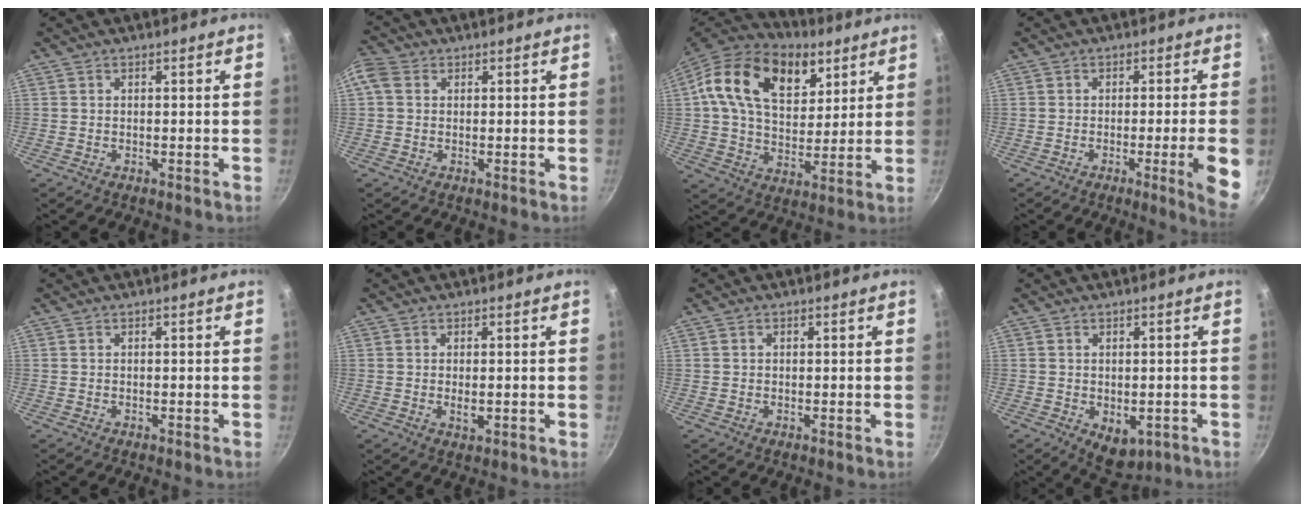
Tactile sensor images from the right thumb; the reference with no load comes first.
{"total": 3.5, "force": [0.8, 2.8, 1.9], "torque": [-0.041, 0.010, 0.006]}
{"total": 21.8, "force": [10.0, 13.6, 13.8], "torque": [-0.202, -0.024, 0.163]}
{"total": 8.1, "force": [-2.2, 0.2, 7.8], "torque": [-0.092, 0.006, -0.029]}
{"total": 0.0}
{"total": 2.1, "force": [-0.1, 1.0, 1.9], "torque": [-0.033, -0.003, 0.000]}
{"total": 0.7, "force": [0.2, 0.6, 0.3], "torque": [-0.004, 0.005, 0.003]}
{"total": 5.6, "force": [-1.4, 3.7, 4.0], "torque": [-0.034, -0.003, -0.006]}